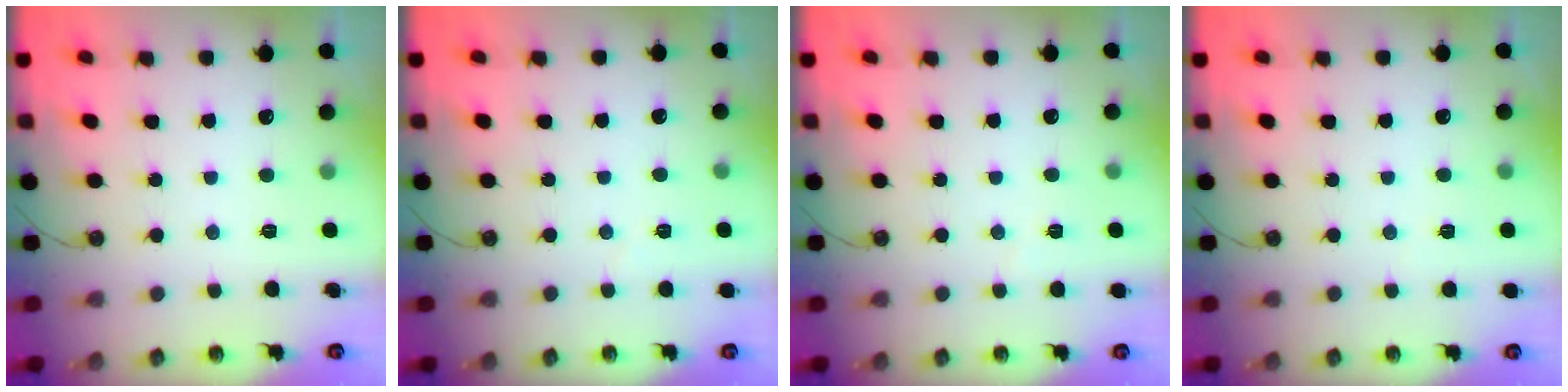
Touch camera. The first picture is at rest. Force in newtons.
{"total": 3.3, "press": 3.1, "slide": 1.1}
{"total": 3.0, "press": 2.8, "slide": 1.0}
{"total": 1.9, "press": 1.7, "slide": 1.0}